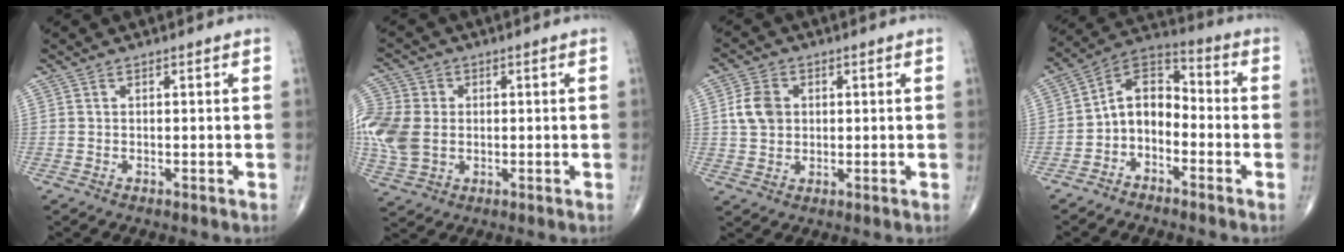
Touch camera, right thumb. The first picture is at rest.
{"total": 13.2, "force": [-0.4, 10.3, 8.2], "torque": [-0.200, 0.002, -0.005]}
{"total": 6.2, "force": [1.1, 4.9, 3.7], "torque": [-0.059, 0.000, 0.020]}
{"total": 8.9, "force": [-3.0, 6.1, 5.8], "torque": [-0.078, 0.060, -0.072]}